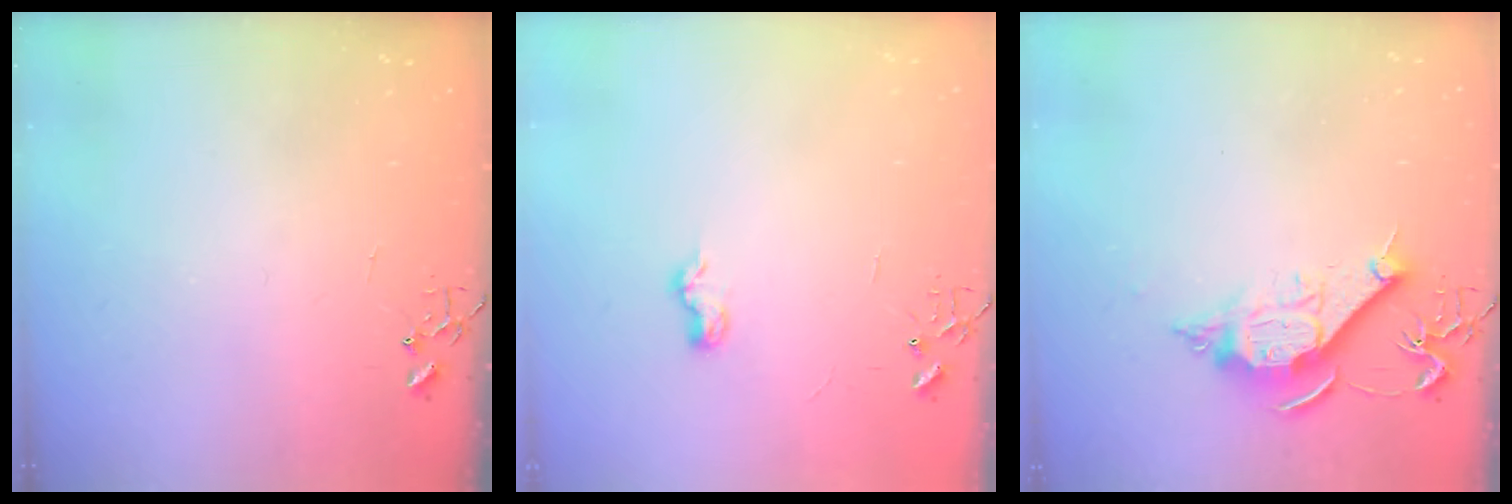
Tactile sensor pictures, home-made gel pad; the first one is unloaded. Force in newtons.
{"total": 6.3, "press": 6.3, "slide": 0.8}
{"total": 10.9, "press": 10.9, "slide": 0.7}